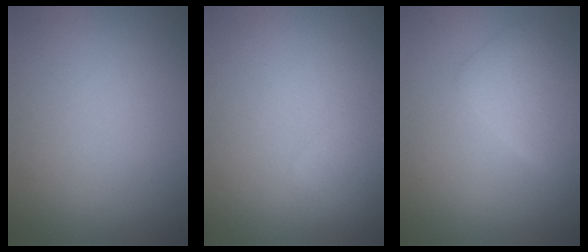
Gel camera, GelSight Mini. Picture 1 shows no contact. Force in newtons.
{"total": 2.5, "press": 2.5, "slide": 0.2}
{"total": 2.8, "press": 2.8, "slide": 0.2}